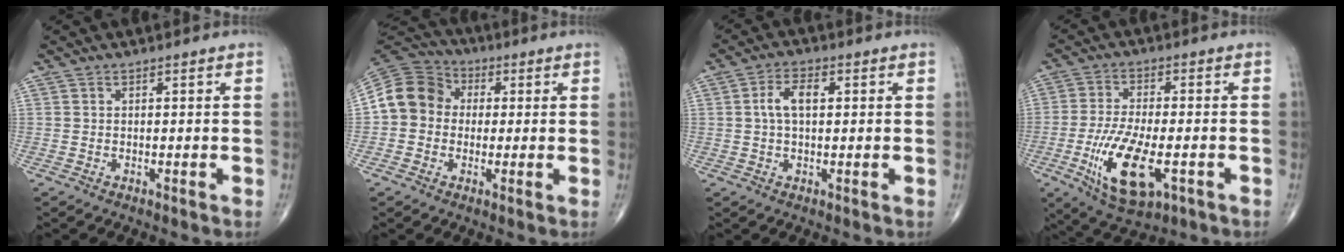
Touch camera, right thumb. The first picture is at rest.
{"total": 11.2, "force": [0.5, 9.9, 5.3], "torque": [-0.086, 0.032, -0.005]}
{"total": 5.2, "force": [0.8, 2.8, 4.3], "torque": [-0.085, 0.013, 0.012]}
{"total": 13.9, "force": [-4.3, 5.8, 11.9], "torque": [-0.227, -0.001, -0.067]}